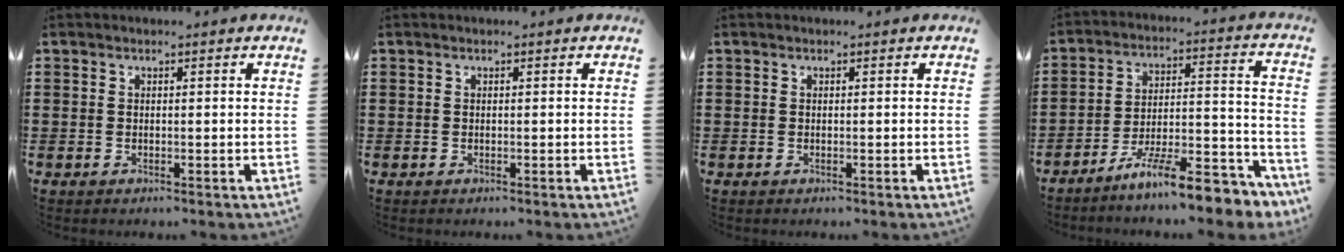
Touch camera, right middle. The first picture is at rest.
{"total": 0.0}
{"total": 0.0}
{"total": 12.1, "force": [-9.8, 1.4, 6.9], "torque": [-0.110, 0.023, -0.182]}